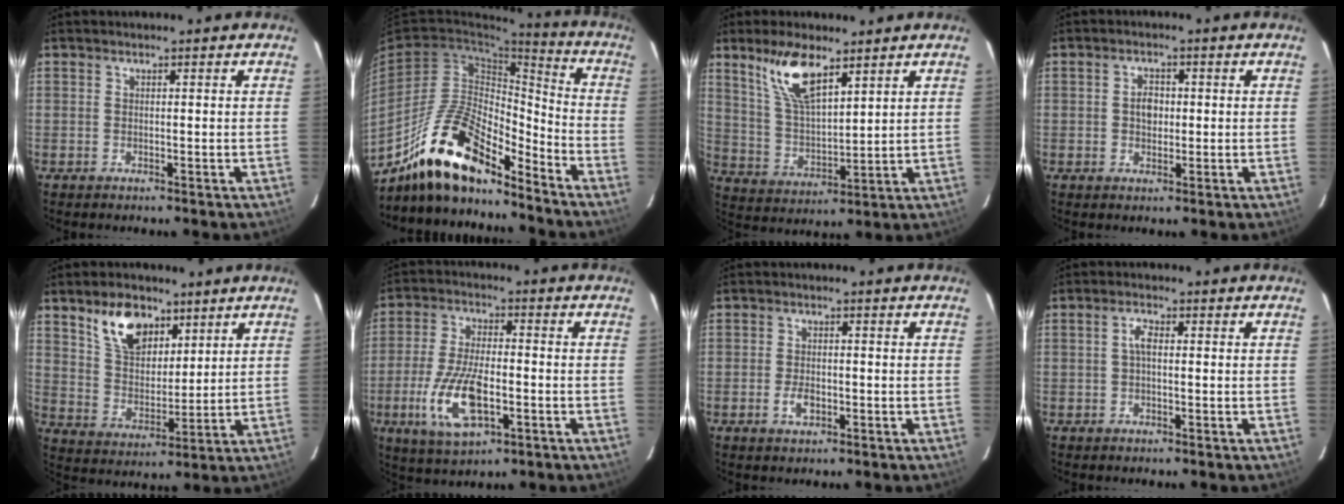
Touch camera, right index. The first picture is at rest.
{"total": 18.3, "force": [-13.7, 5.8, 10.6], "torque": [-0.205, 0.002, -0.252]}
{"total": 10.6, "force": [6.8, 3.5, 7.3], "torque": [-0.143, 0.006, 0.142]}
{"total": 2.1, "force": [-1.4, 1.3, 0.9], "torque": [-0.017, 0.009, -0.025]}
{"total": 11.2, "force": [6.7, 6.4, 6.2], "torque": [-0.110, 0.016, 0.132]}
{"total": 13.0, "force": [-4.2, 5.3, 11.1], "torque": [-0.236, -0.013, -0.074]}
{"total": 3.1, "force": [-1.2, 1.8, 2.2], "torque": [-0.044, -0.002, -0.020]}
{"total": 2.2, "force": [0.0, 0.9, 2.0], "torque": [-0.042, 0.008, 0.000]}